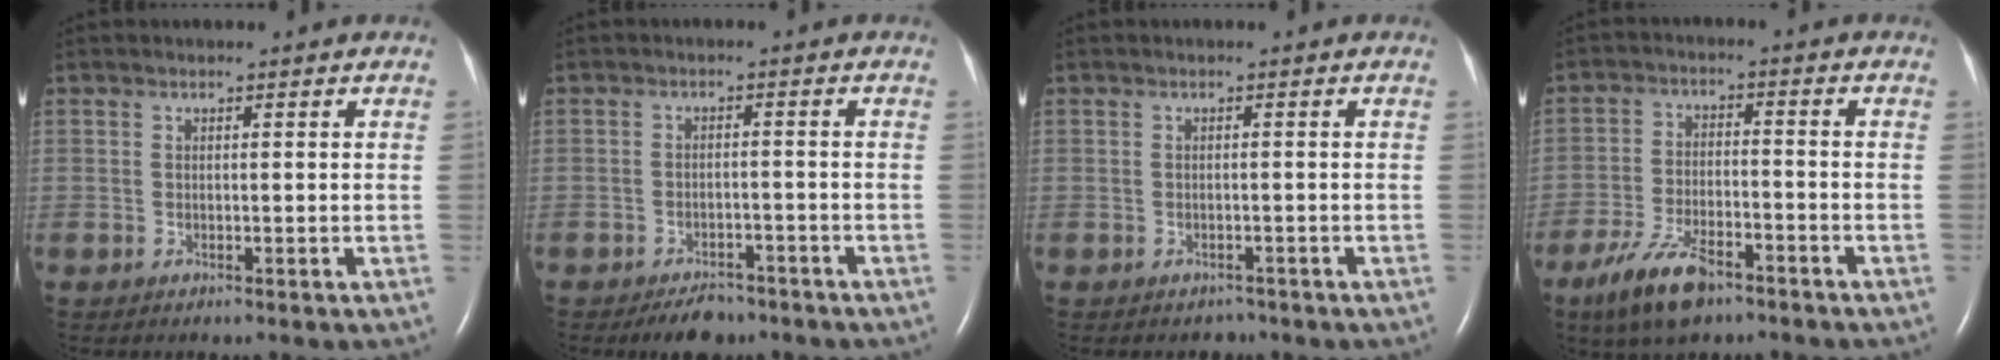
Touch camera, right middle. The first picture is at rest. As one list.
[{"total": 4.6, "force": [-3.7, 2.1, 1.8], "torque": [-0.032, 0.000, -0.053]}, {"total": 1.2, "force": [-1.0, 0.8, -0.1], "torque": [-0.003, 0.001, -0.014]}, {"total": 9.0, "force": [-6.1, 3.1, 5.8], "torque": [-0.125, -0.012, -0.111]}]